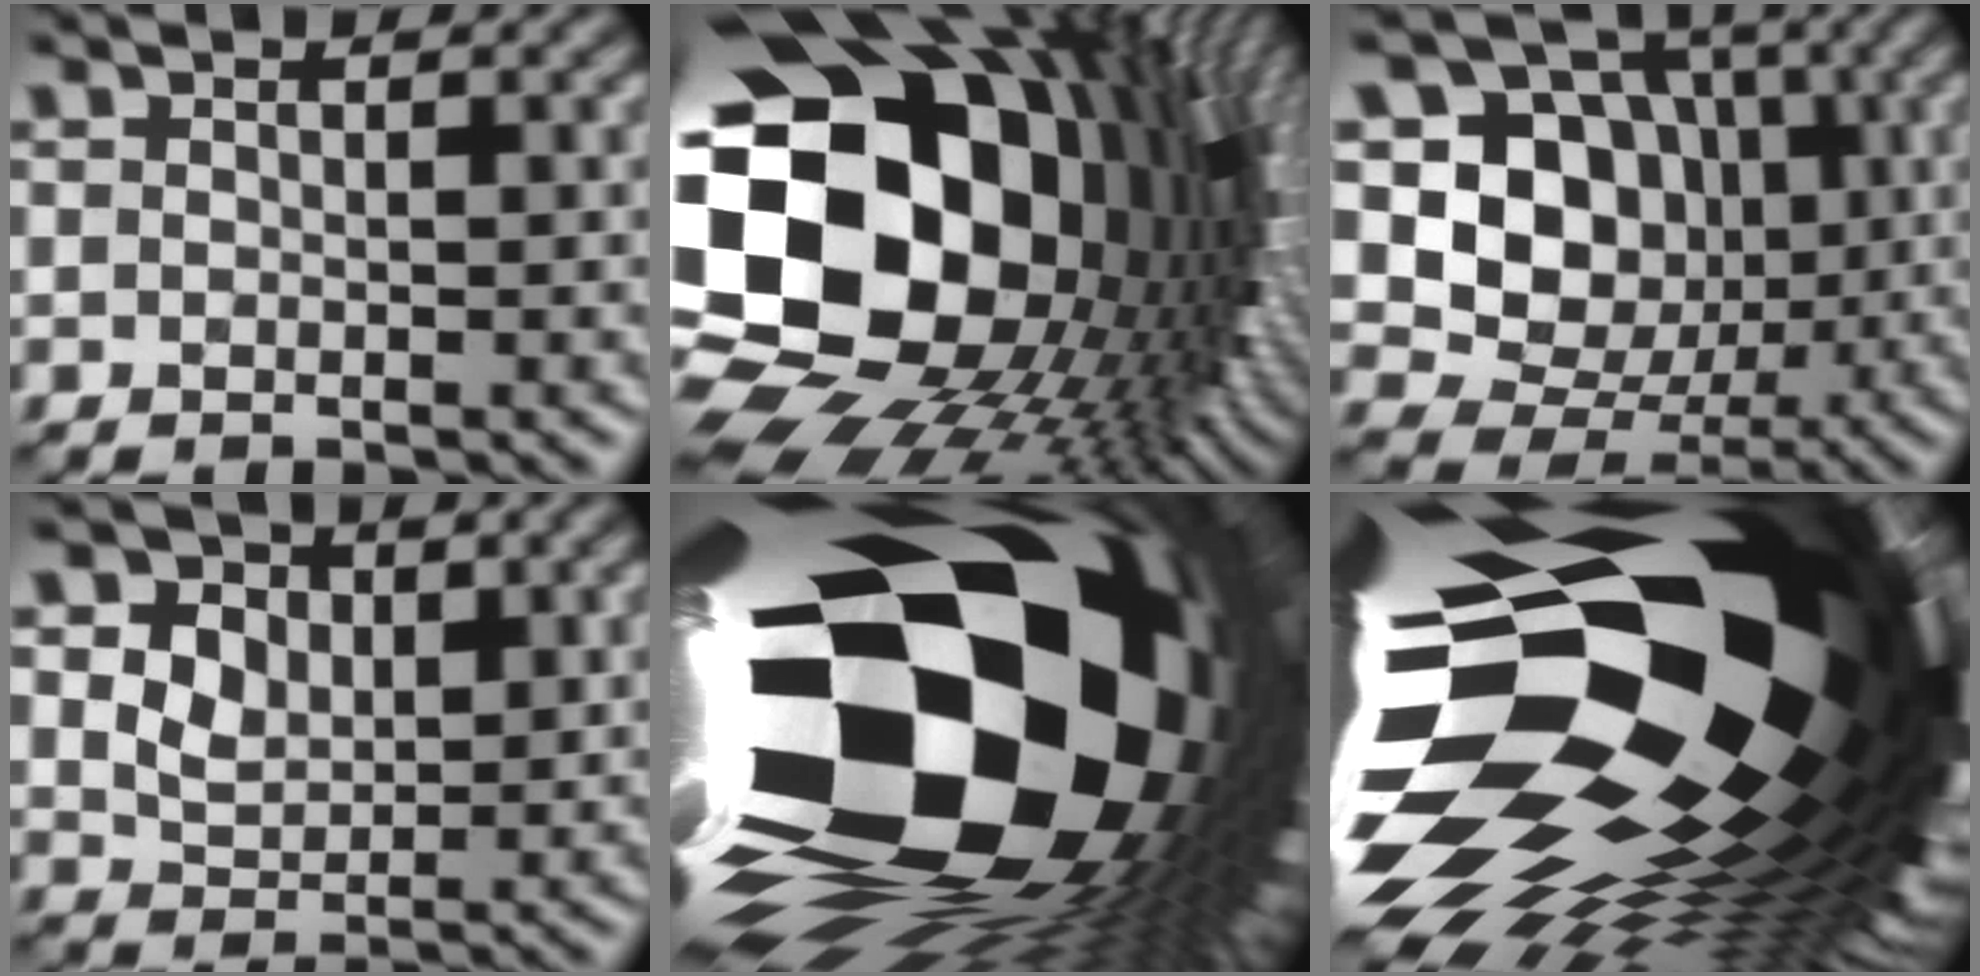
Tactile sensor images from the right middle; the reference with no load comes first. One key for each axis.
{"total": 22.4, "fx": -0.8, "fy": 16.0, "fz": 15.6, "tx": -0.312, "ty": -0.046, "tz": -0.012}
{"total": 11.5, "fx": 0.3, "fy": 9.6, "fz": 6.5, "tx": -0.114, "ty": 0.002, "tz": -0.020}
{"total": 4.9, "fx": 1.7, "fy": 3.7, "fz": 2.7, "tx": -0.072, "ty": 0.009, "tz": 0.030}
{"total": 23.0, "fx": -2.6, "fy": 13.3, "fz": 18.6, "tx": -0.297, "ty": -0.002, "tz": -0.072}
{"total": 21.6, "fx": -1.8, "fy": 11.1, "fz": 18.4, "tx": -0.332, "ty": -0.047, "tz": -0.053}